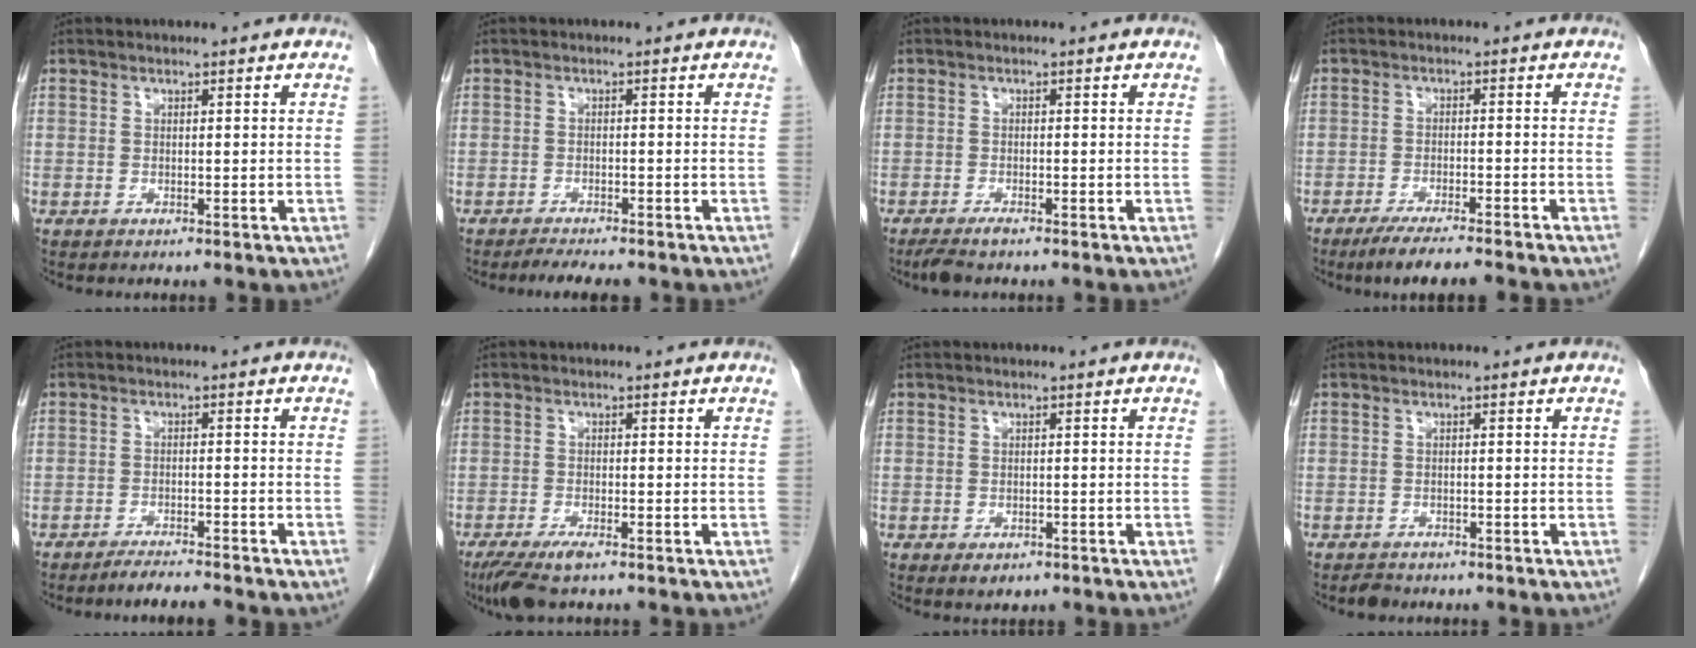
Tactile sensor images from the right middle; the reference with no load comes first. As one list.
[{"total": 4.3, "force": [-3.7, 0.7, 2.0], "torque": [-0.032, -0.009, -0.054]}, {"total": 2.4, "force": [-2.0, 0.4, 1.4], "torque": [-0.029, -0.006, -0.034]}, {"total": 7.7, "force": [-6.4, 0.1, 4.2], "torque": [-0.061, -0.018, -0.102]}, {"total": 3.5, "force": [-3.3, -0.6, 1.1], "torque": [-0.022, -0.014, -0.058]}, {"total": 4.7, "force": [-3.3, 0.8, 3.3], "torque": [-0.063, -0.012, -0.057]}, {"total": 1.9, "force": [-1.2, 1.1, 1.1], "torque": [-0.013, -0.001, -0.007]}, {"total": 1.5, "force": [-1.3, 0.7, 0.3], "torque": [-0.013, -0.001, -0.020]}]